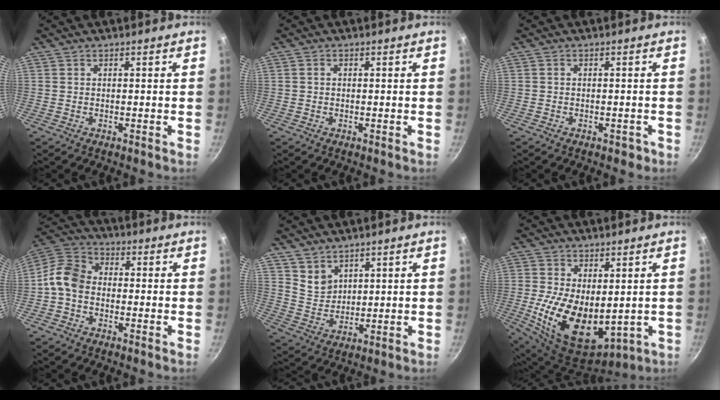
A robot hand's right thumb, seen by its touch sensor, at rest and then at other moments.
{"total": 0.7, "force": [0.0, 0.6, 0.4], "torque": [-0.006, 0.005, 0.001]}
{"total": 1.7, "force": [-0.9, 1.2, 0.8], "torque": [0.001, 0.016, -0.003]}
{"total": 8.0, "force": [-1.7, 6.1, 4.9], "torque": [-0.082, 0.033, -0.055]}
{"total": 5.3, "force": [3.7, 3.4, 1.5], "torque": [-0.006, -0.019, 0.081]}
{"total": 15.4, "force": [-0.1, 9.1, 12.4], "torque": [-0.212, -0.027, 0.022]}